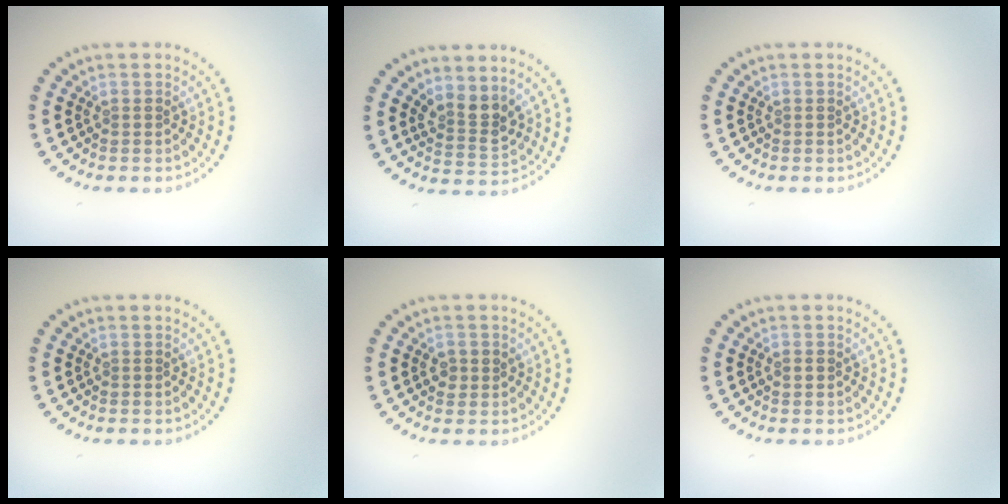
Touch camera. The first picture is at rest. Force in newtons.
{"total": 2.7, "press": 2.3, "slide": 1.5}
{"total": 0.0}
{"total": 0.0}
{"total": 1.3, "press": 1.3, "slide": 0.1}
{"total": 1.1, "press": 1.1, "slide": 0.0}